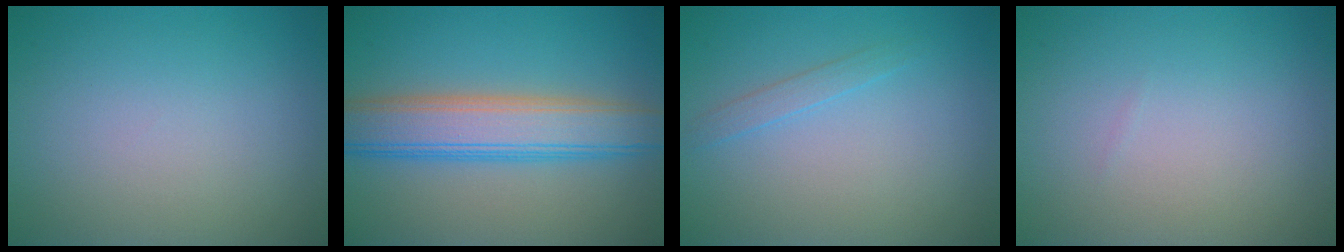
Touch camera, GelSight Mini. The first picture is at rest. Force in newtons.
{"total": 6.1, "press": 6.1, "slide": 0.4}
{"total": 1.1, "press": 1.1, "slide": 0.1}
{"total": 0.0}